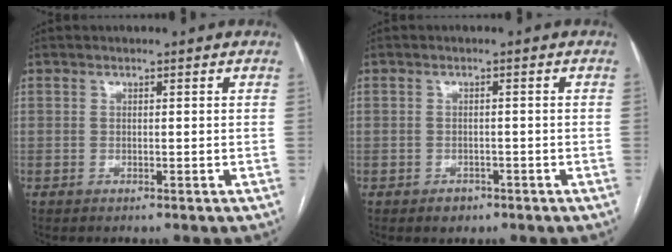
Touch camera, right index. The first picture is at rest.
{"total": 2.0, "force": [-1.3, 1.4, 0.6], "torque": [-0.008, 0.004, -0.013]}